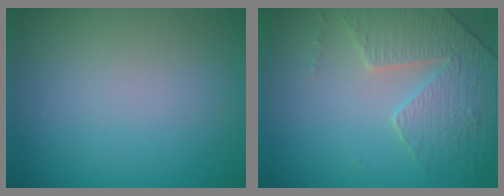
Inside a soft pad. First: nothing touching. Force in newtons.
{"total": 3.9, "press": 3.8, "slide": 0.9}